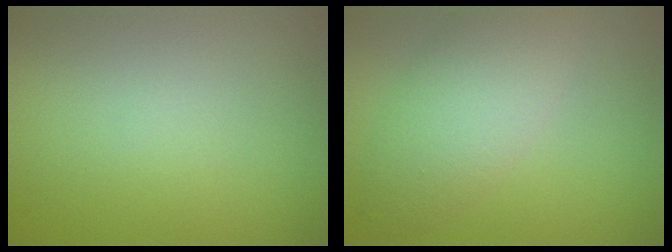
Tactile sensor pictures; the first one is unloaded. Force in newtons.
{"total": 5.0, "press": 5.0, "slide": 0.4}